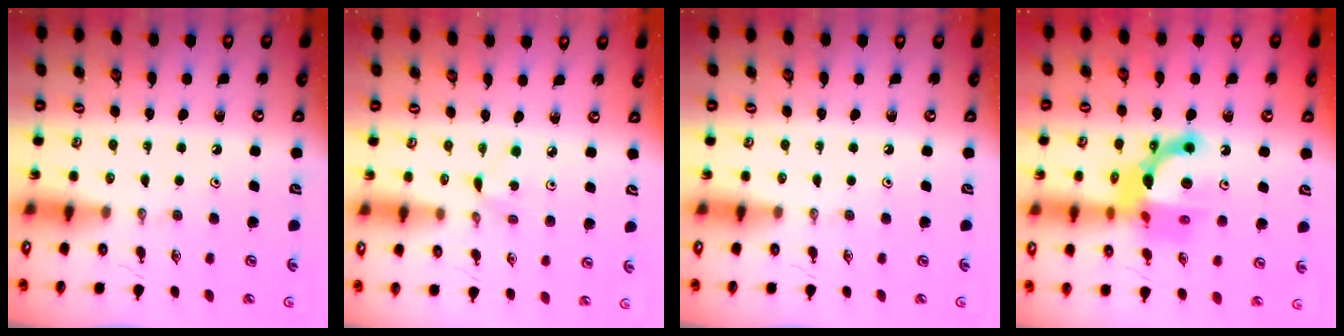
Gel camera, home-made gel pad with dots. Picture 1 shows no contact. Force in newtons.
{"total": 3.0, "press": 3.0, "slide": 0.3}
{"total": 0.0}
{"total": 13.7, "press": 13.6, "slide": 1.2}